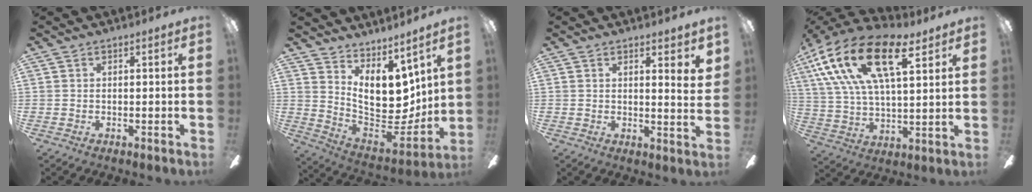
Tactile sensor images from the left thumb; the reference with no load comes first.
{"total": 16.2, "force": [6.7, 9.0, 11.7], "torque": [-0.207, -0.075, 0.126]}
{"total": 4.2, "force": [2.6, 1.0, 3.1], "torque": [-0.040, -0.021, 0.041]}
{"total": 22.1, "force": [11.0, 10.5, 16.0], "torque": [-0.323, -0.032, 0.185]}